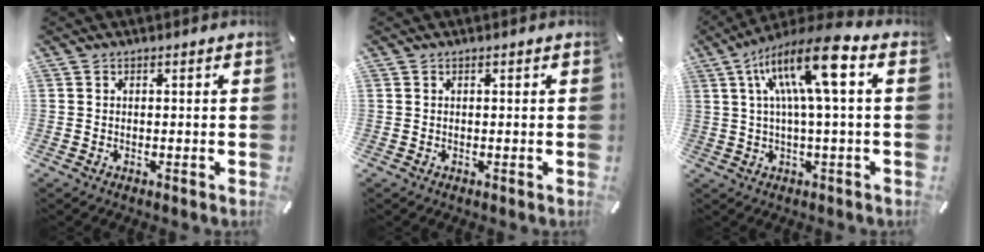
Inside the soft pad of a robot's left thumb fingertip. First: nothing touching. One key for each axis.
{"total": 0.0}
{"total": 15.7, "fx": 4.9, "fy": 3.7, "fz": 14.4, "tx": -0.273, "ty": -0.007, "tz": 0.077}